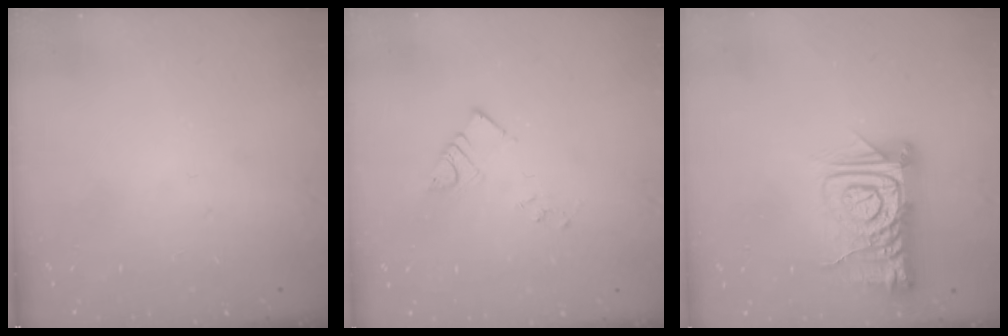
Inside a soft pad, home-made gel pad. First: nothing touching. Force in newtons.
{"total": 4.0, "press": 3.9, "slide": 0.5}
{"total": 13.2, "press": 13.1, "slide": 1.6}